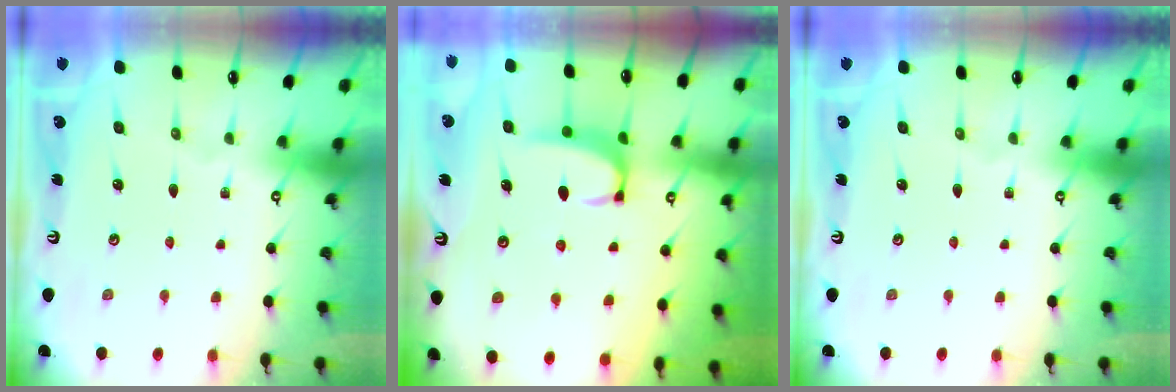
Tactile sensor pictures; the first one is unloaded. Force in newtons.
{"total": 2.3, "press": 2.2, "slide": 0.6}
{"total": 0.0}